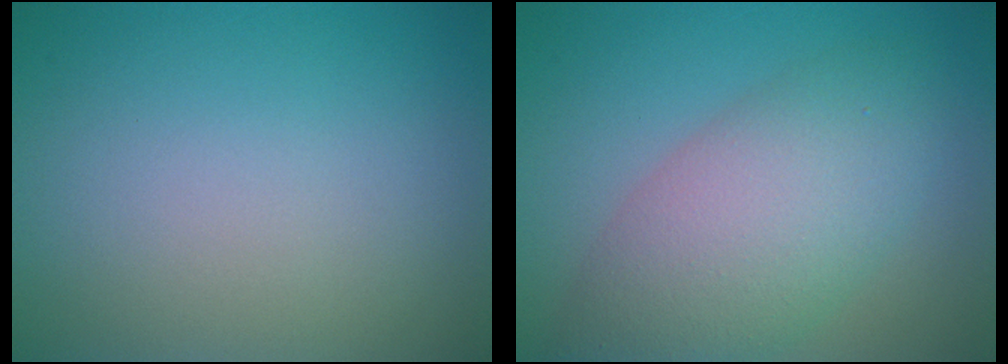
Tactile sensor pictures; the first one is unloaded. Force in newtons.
{"total": 7.1, "press": 7.1, "slide": 0.3}